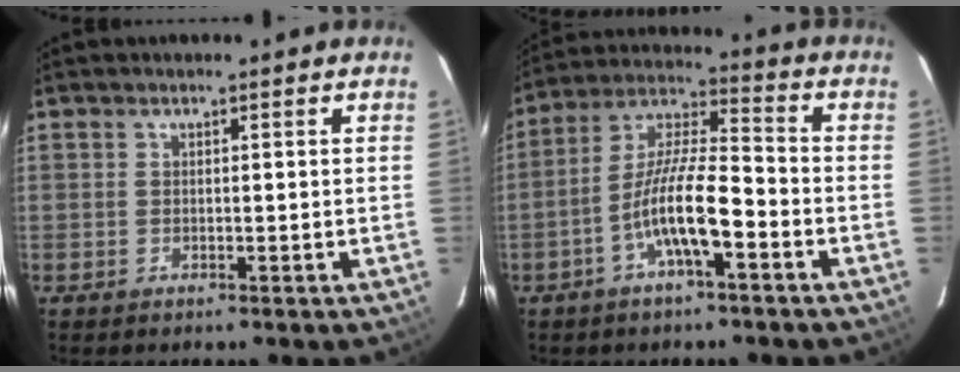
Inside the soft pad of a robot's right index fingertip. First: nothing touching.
{"total": 11.0, "force": [-4.9, 2.1, 9.7], "torque": [-0.197, 0.005, -0.093]}